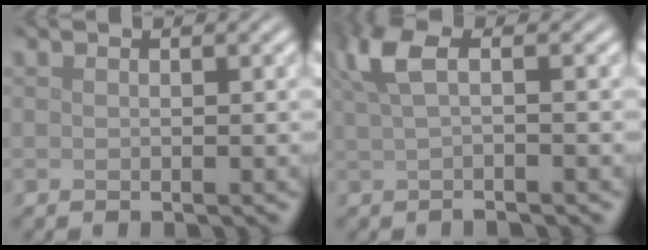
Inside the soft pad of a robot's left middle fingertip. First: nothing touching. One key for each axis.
{"total": 3.8, "fx": 0.8, "fy": 1.1, "fz": 3.5, "tx": -0.067, "ty": 0.006, "tz": 0.012}